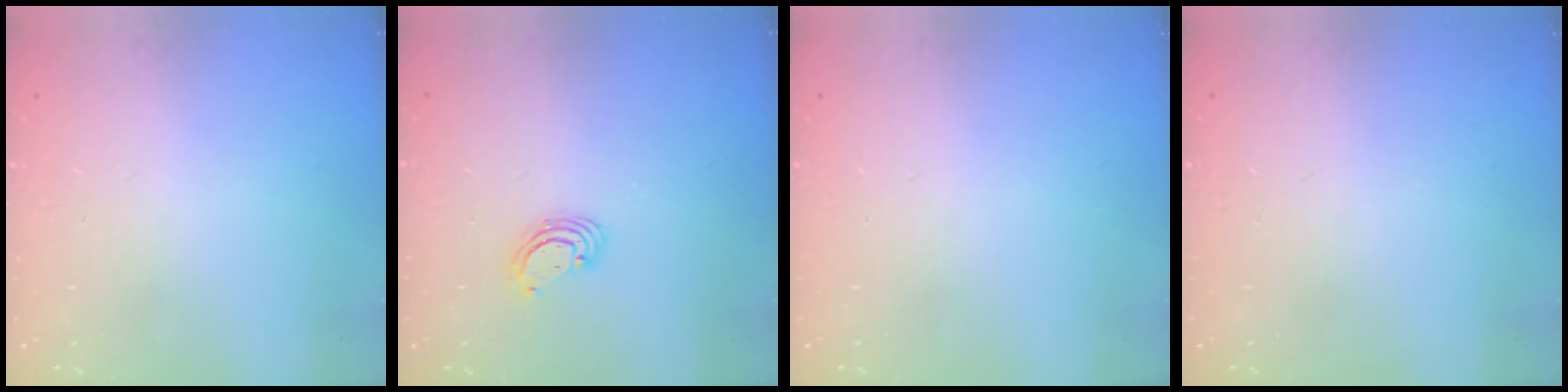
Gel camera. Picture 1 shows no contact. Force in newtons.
{"total": 3.3, "press": 3.3, "slide": 0.2}
{"total": 0.0}
{"total": 0.0}